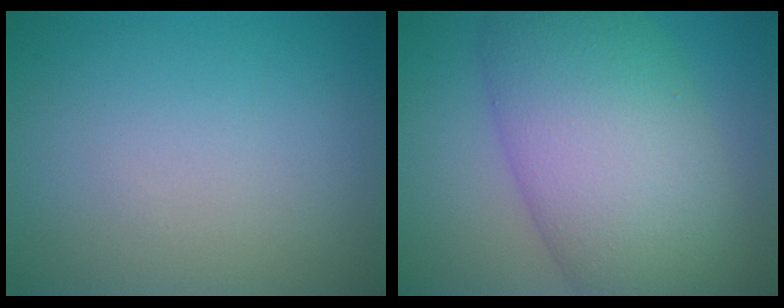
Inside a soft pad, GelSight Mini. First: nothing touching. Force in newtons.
{"total": 11.9, "press": 11.9, "slide": 0.3}